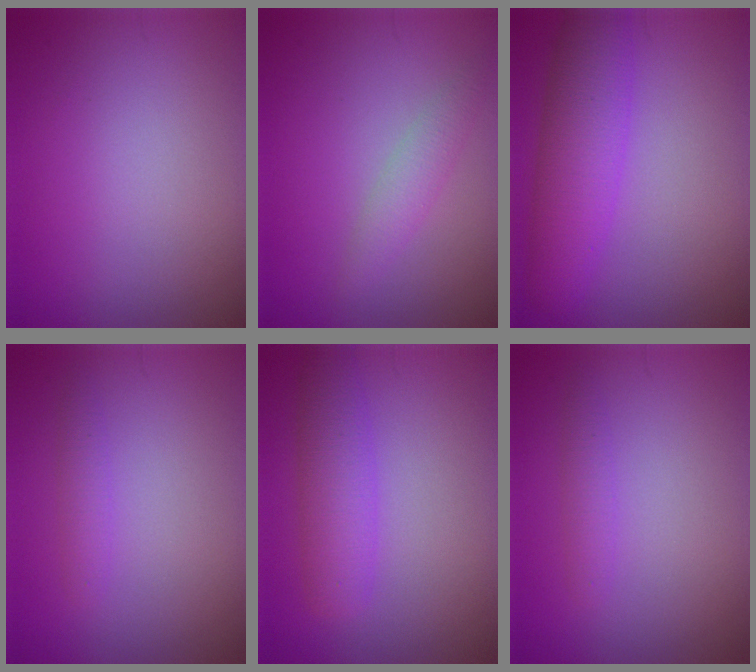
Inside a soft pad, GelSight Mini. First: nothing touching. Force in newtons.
{"total": 1.9, "press": 1.9, "slide": 0.1}
{"total": 5.6, "press": 5.6, "slide": 0.2}
{"total": 1.3, "press": 1.3, "slide": 0.0}
{"total": 3.9, "press": 3.9, "slide": 0.2}
{"total": 1.3, "press": 1.3, "slide": 0.0}